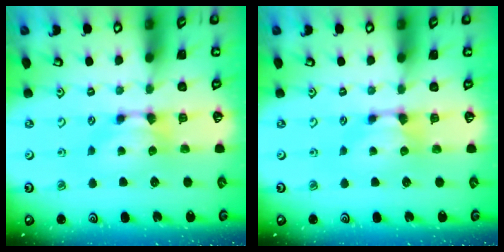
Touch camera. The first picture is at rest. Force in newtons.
{"total": 0.0}